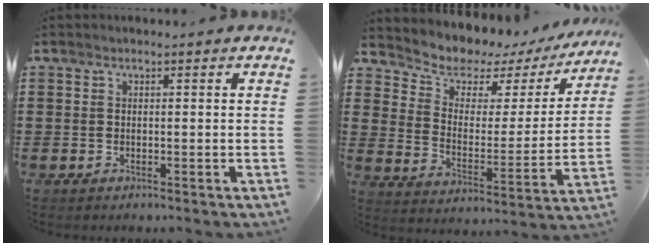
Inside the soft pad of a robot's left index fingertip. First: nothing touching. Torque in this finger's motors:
{"motor_torque": [-0.20, -0.03, 0.34, 0.06]}